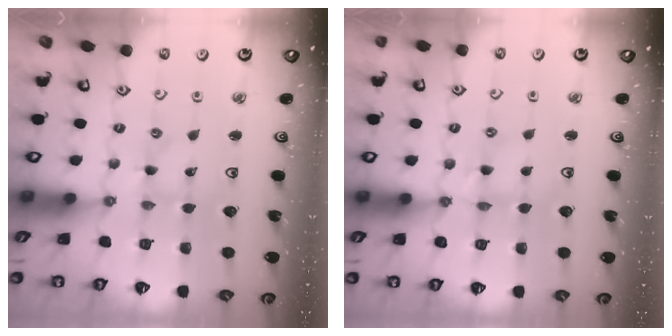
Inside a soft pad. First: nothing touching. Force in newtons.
{"total": 2.4, "press": 2.4, "slide": 0.3}